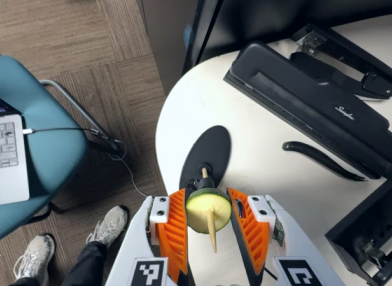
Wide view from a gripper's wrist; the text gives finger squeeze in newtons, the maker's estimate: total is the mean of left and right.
{"total": 11.6, "left": 11.5, "right": 11.8}